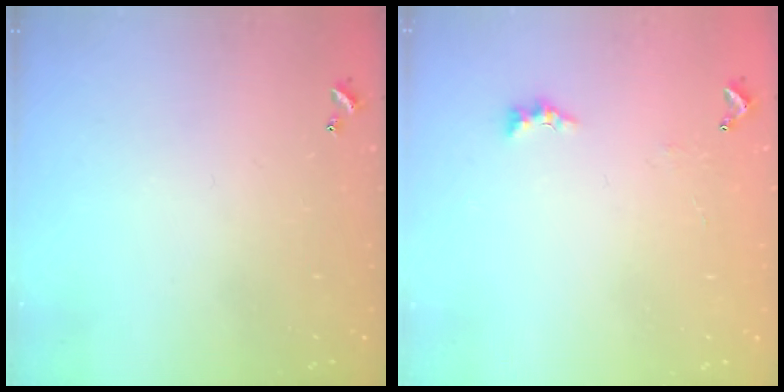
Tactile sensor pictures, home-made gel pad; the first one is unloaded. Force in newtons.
{"total": 2.0, "press": 1.9, "slide": 0.6}